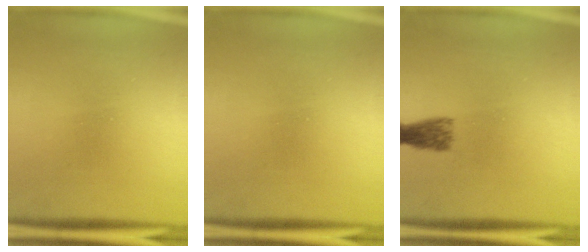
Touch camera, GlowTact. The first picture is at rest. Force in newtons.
{"total": 0.0}
{"total": 2.7}